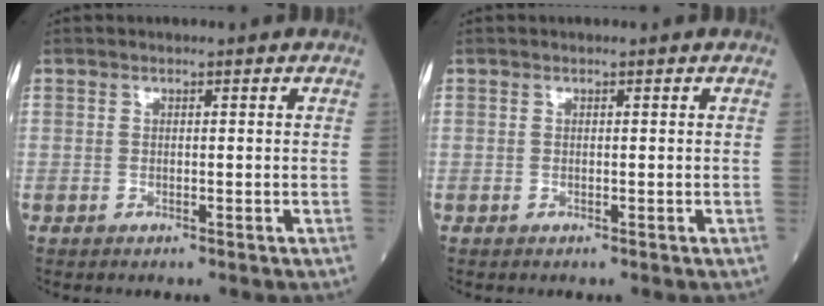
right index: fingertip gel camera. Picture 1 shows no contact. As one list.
[{"total": 0.0}]